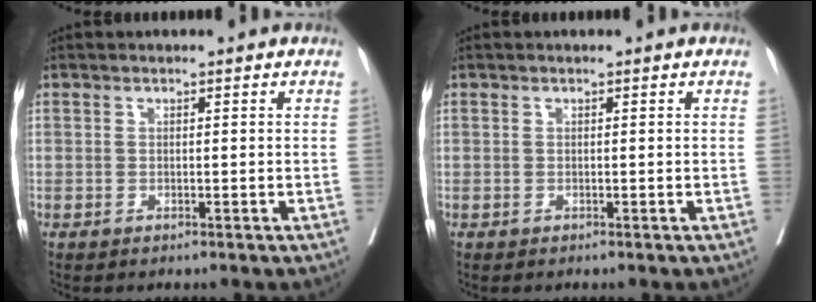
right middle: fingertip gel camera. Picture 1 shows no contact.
{"total": 0.0}